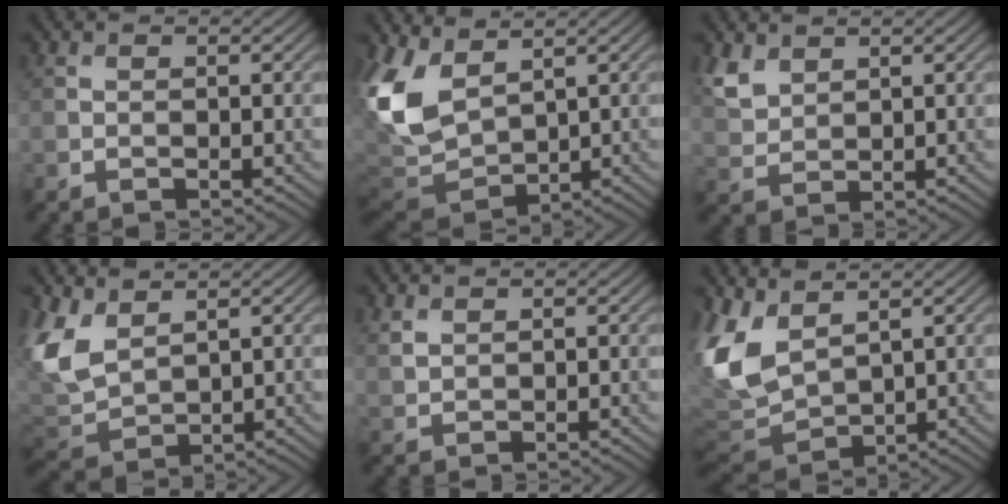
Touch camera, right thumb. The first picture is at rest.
{"total": 10.0, "force": [3.5, 6.0, 7.2], "torque": [-0.207, 0.002, 0.069]}
{"total": 3.8, "force": [2.5, 2.2, 1.8], "torque": [-0.053, 0.000, 0.057]}
{"total": 8.1, "force": [3.5, 5.0, 5.3], "torque": [-0.161, 0.001, 0.074]}
{"total": 1.3, "force": [1.1, 0.5, 0.6], "torque": [-0.022, 0.000, 0.028]}
{"total": 8.3, "force": [2.5, 4.9, 6.2], "torque": [-0.176, -0.001, 0.046]}